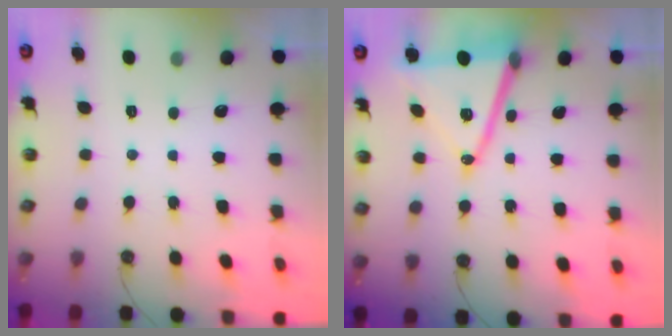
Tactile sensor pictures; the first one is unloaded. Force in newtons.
{"total": 17.3, "press": 16.9, "slide": 3.7}